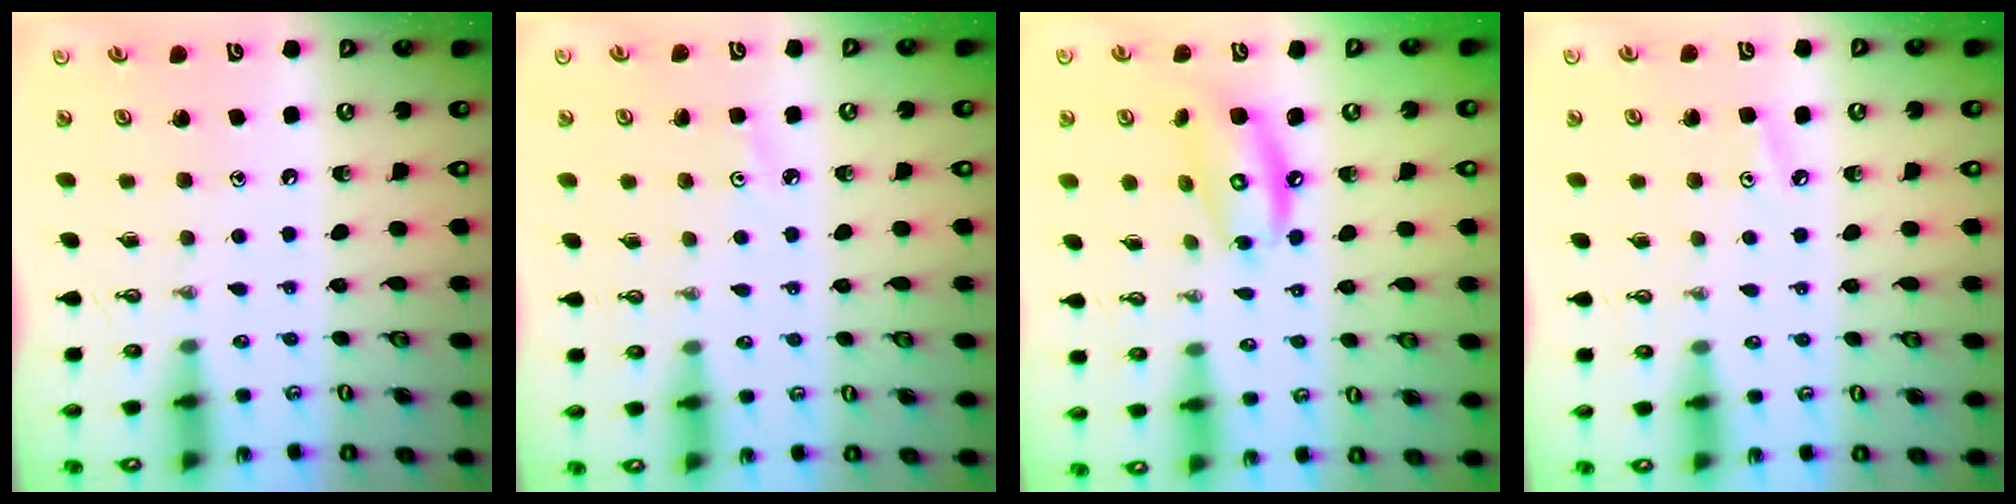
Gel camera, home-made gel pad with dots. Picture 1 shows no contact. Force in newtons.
{"total": 2.8, "press": 2.8, "slide": 0.4}
{"total": 10.6, "press": 10.6, "slide": 0.8}
{"total": 3.6, "press": 3.6, "slide": 0.5}